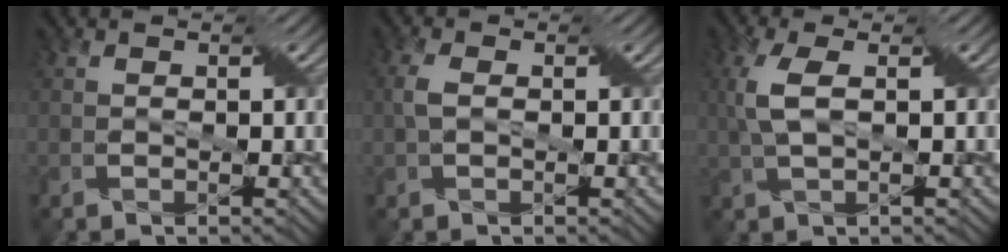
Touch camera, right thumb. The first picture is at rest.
{"total": 2.0, "force": [0.1, 1.1, 1.7], "torque": [-0.043, 0.008, 0.001]}
{"total": 4.5, "force": [0.7, 1.5, 4.2], "torque": [-0.110, 0.011, 0.013]}